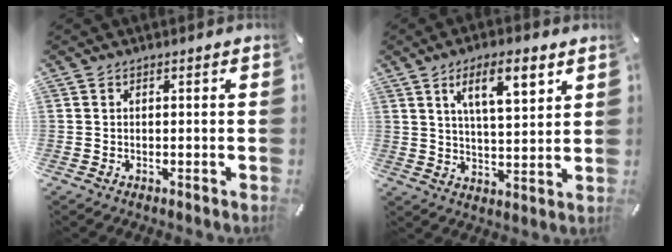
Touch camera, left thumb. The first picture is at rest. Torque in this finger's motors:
{"motor_torque": [1.94, 2.04, 1.41, -1.33, 0.51]}